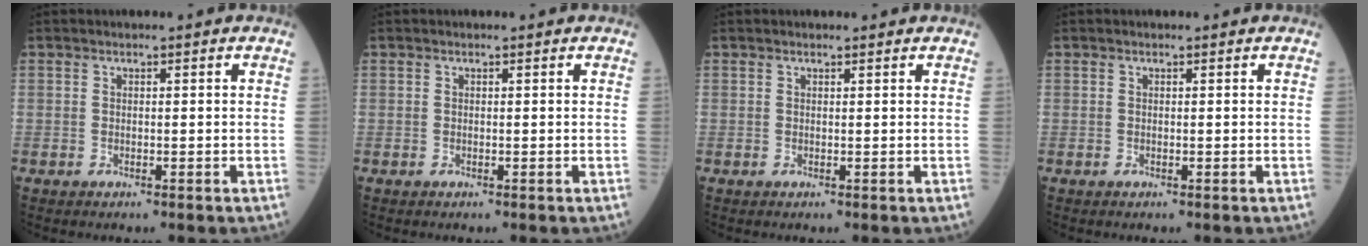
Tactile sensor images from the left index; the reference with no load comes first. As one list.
[{"total": 0.0}, {"total": 0.8, "force": [0.7, 0.1, 0.1], "torque": [-0.010, 0.004, 0.011]}, {"total": 0.0}]